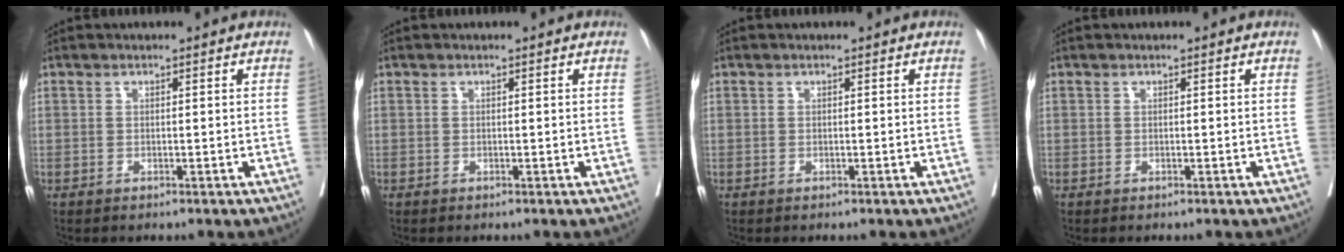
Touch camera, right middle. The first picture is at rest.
{"total": 0.0}
{"total": 0.0}
{"total": 0.0}